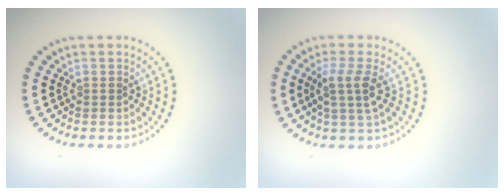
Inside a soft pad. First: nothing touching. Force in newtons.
{"total": 2.7, "press": 2.1, "slide": 1.6}